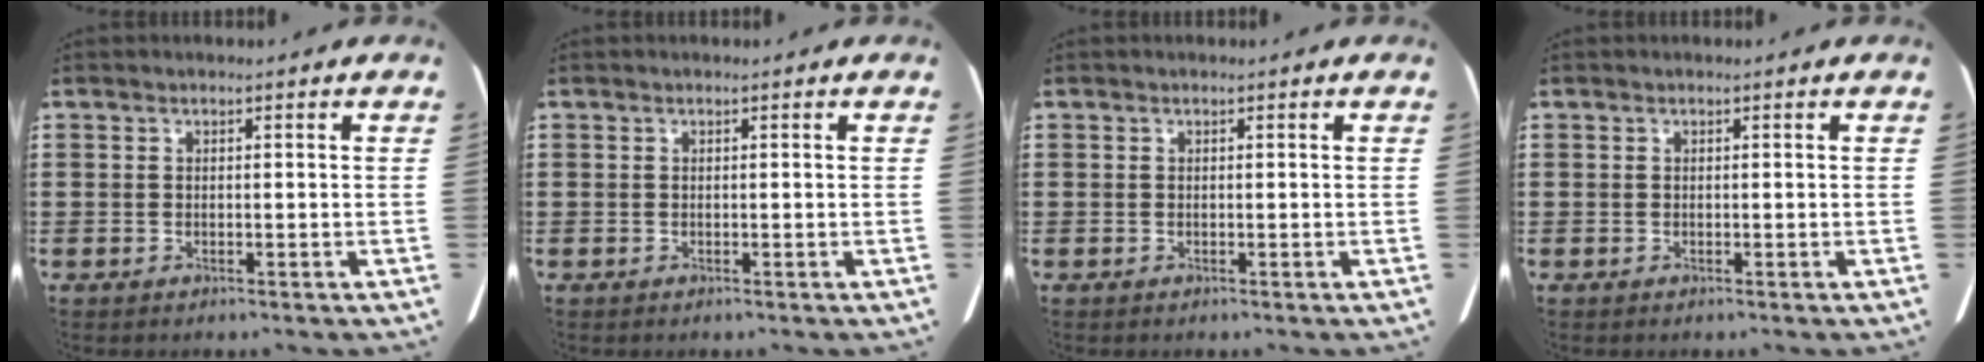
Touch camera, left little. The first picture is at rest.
{"total": 0.0}
{"total": 0.0}
{"total": 0.0}